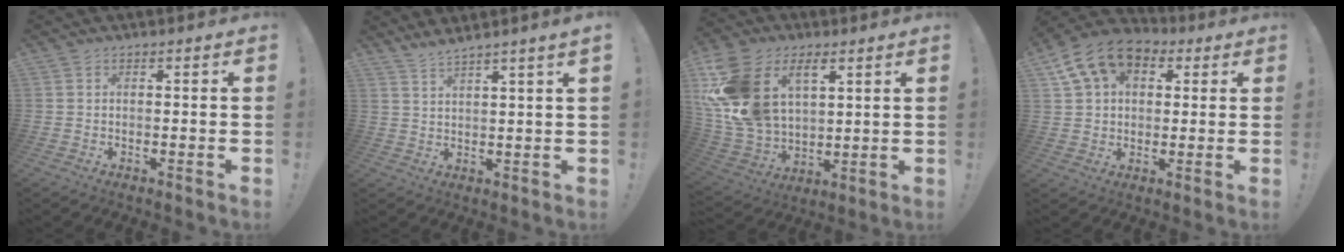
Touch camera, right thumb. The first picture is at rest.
{"total": 4.0, "force": [3.3, -0.8, 2.2], "torque": [-0.044, -0.020, 0.057]}
{"total": 19.6, "force": [8.1, 13.1, 12.1], "torque": [-0.259, -0.041, 0.153]}
{"total": 13.6, "force": [5.9, 9.5, 7.8], "torque": [-0.126, -0.017, 0.116]}